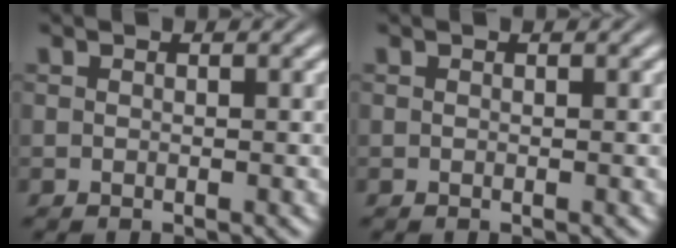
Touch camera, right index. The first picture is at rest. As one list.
[{"total": 0.0}]